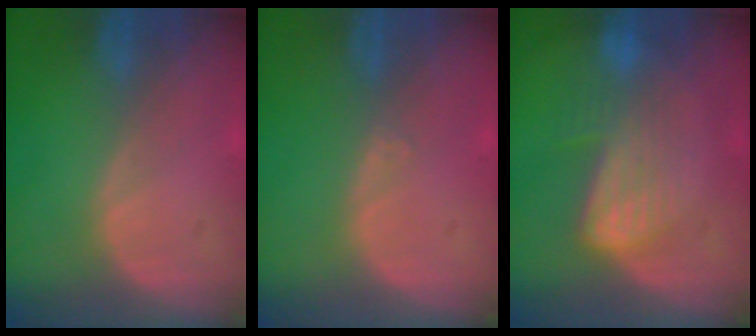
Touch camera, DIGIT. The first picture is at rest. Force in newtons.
{"total": 0.6, "press": 0.4, "slide": 0.4}
{"total": 6.7, "press": 6.3, "slide": 2.4}